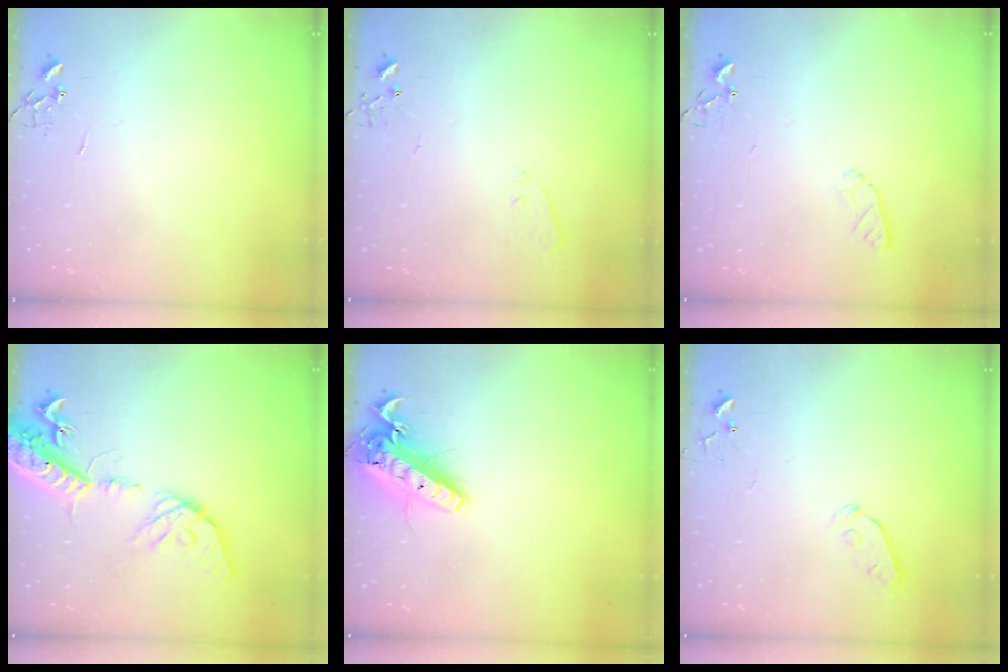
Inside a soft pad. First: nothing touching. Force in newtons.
{"total": 3.6, "press": 3.5, "slide": 0.6}
{"total": 5.0, "press": 4.9, "slide": 0.9}
{"total": 18.0, "press": 17.7, "slide": 3.3}
{"total": 18.2, "press": 18.0, "slide": 3.0}
{"total": 3.4, "press": 3.4, "slide": 0.4}